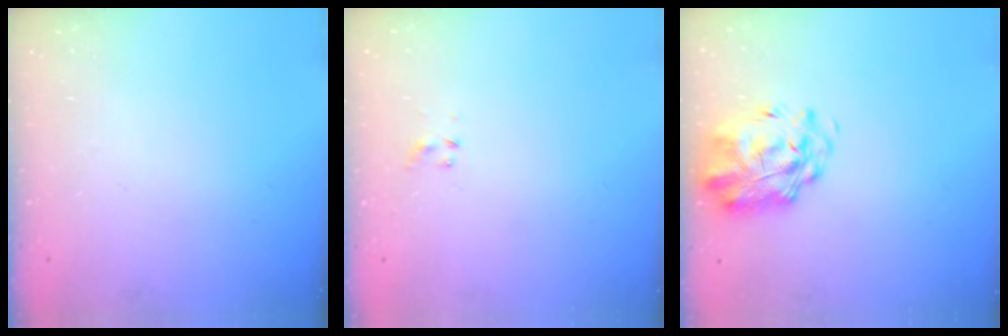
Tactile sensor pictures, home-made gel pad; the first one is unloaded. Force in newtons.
{"total": 1.0, "press": 0.9, "slide": 0.4}
{"total": 3.1, "press": 2.6, "slide": 1.7}